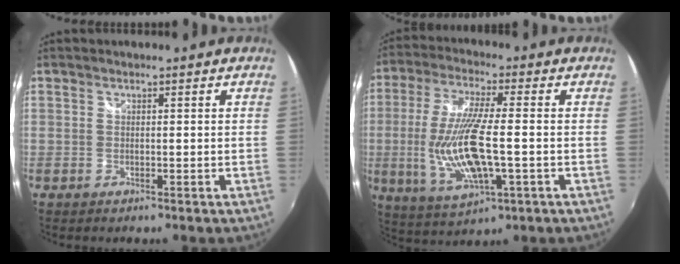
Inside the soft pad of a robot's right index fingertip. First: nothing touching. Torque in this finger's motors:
{"motor_torque": [1.53, -0.61, 0.90, 0.21]}